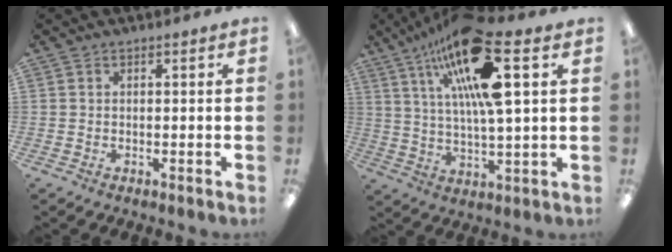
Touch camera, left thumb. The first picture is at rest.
{"total": 19.8, "force": [9.2, 5.6, 16.6], "torque": [-0.295, -0.029, 0.146]}